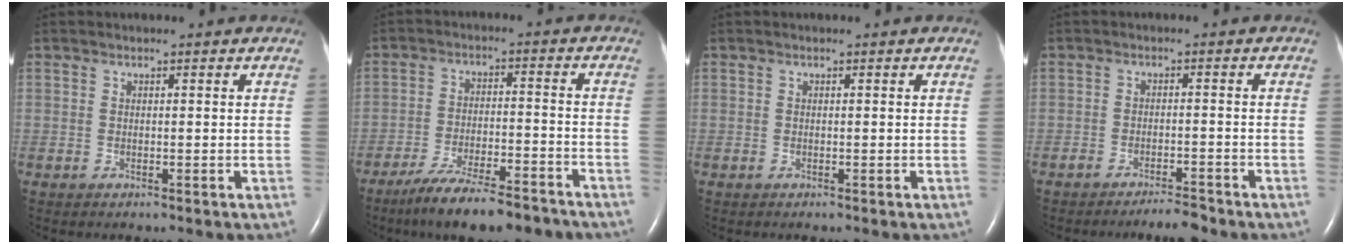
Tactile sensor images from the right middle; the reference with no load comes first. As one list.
[{"total": 13.2, "force": [-10.7, 2.1, 7.4], "torque": [-0.122, -0.016, -0.171]}, {"total": 0.0}, {"total": 3.1, "force": [-2.8, 0.2, 1.1], "torque": [-0.021, -0.006, -0.046]}]